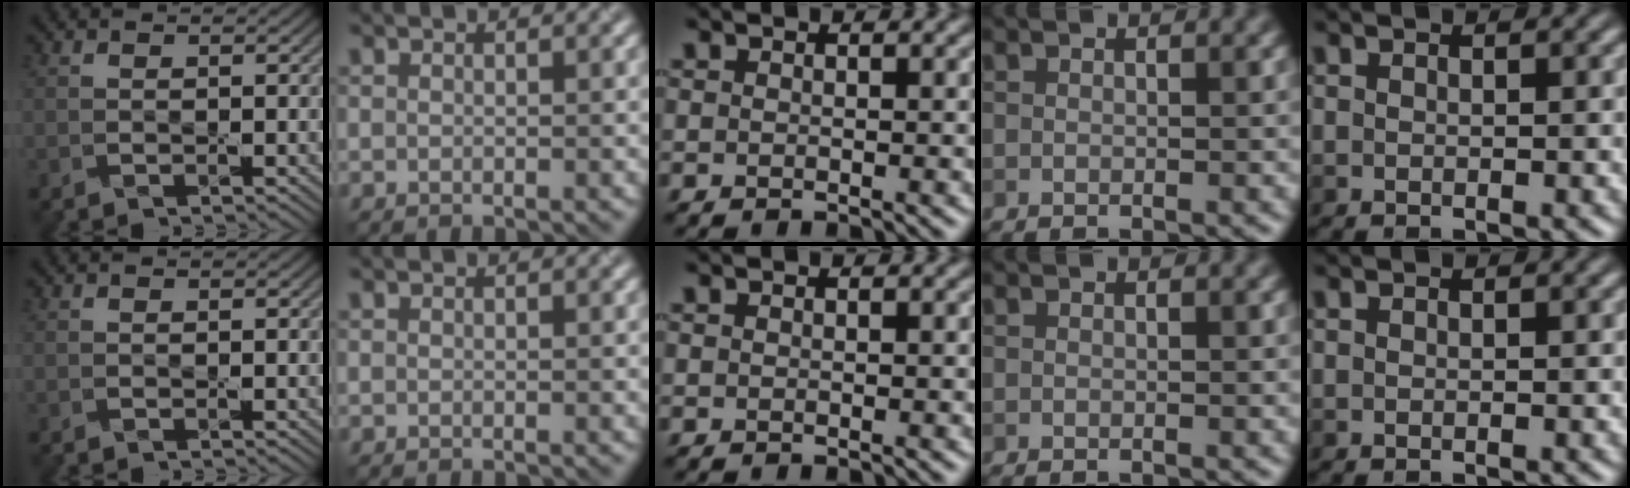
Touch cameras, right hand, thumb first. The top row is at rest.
{}